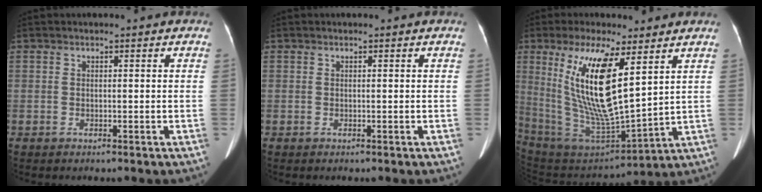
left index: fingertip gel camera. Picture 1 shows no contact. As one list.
[{"total": 0.0}, {"total": 16.9, "force": [6.3, 3.5, 15.3], "torque": [-0.315, -0.012, 0.125]}]